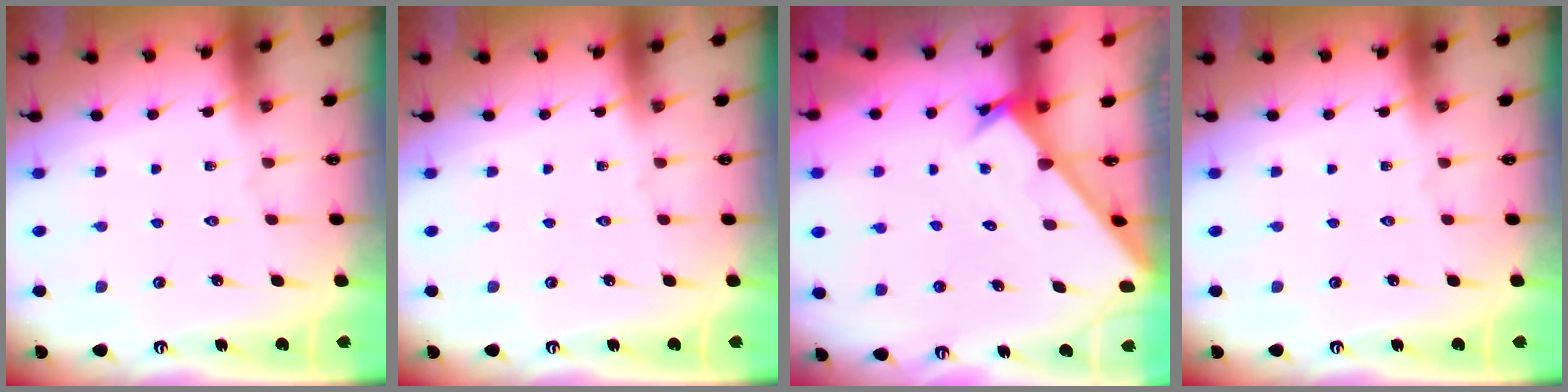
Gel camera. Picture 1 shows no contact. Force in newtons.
{"total": 0.0}
{"total": 2.2, "press": 2.2, "slide": 0.1}
{"total": 0.0}